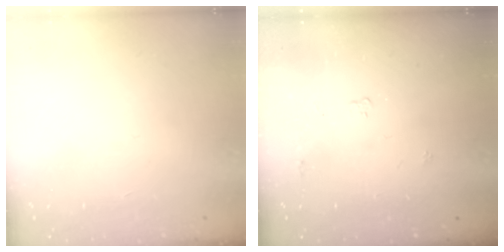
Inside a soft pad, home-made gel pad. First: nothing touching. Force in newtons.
{"total": 3.5, "press": 3.4, "slide": 0.6}